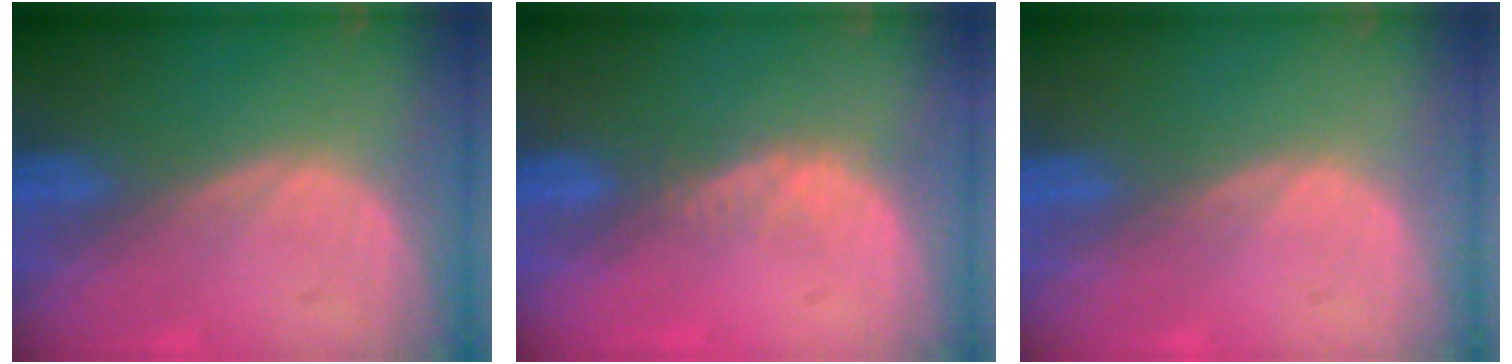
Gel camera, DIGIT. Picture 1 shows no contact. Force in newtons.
{"total": 2.1, "press": 1.5, "slide": 1.4}
{"total": 0.0}